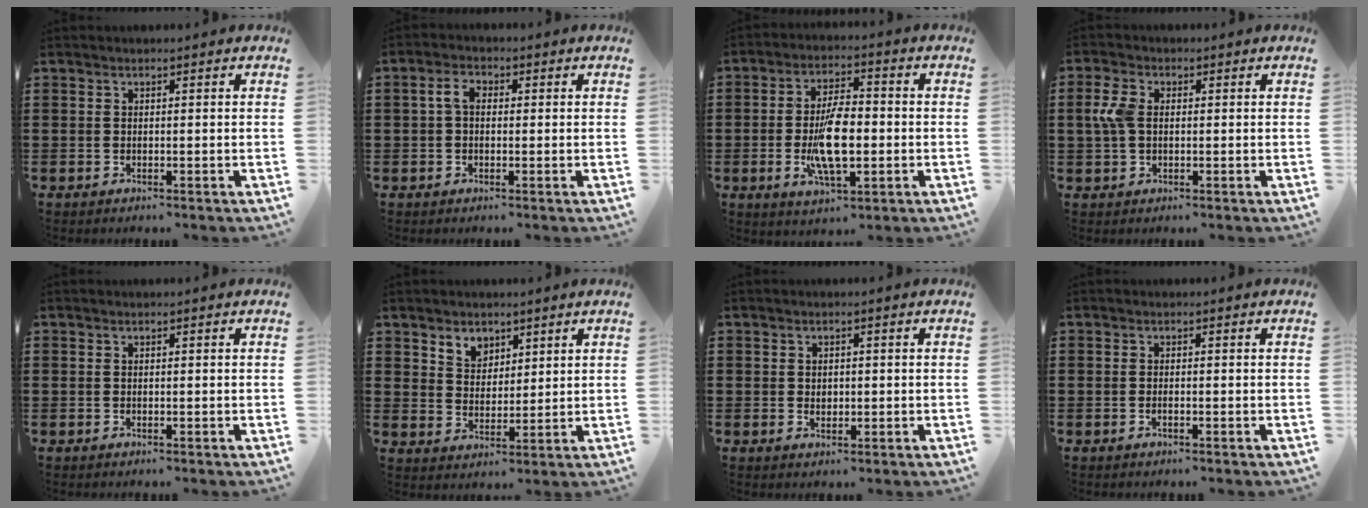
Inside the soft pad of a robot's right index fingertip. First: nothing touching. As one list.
[{"total": 3.2, "force": [0.3, 1.9, 2.5], "torque": [-0.059, 0.007, 0.000]}, {"total": 10.3, "force": [-1.7, 4.2, 9.3], "torque": [-0.197, -0.008, -0.034]}, {"total": 4.4, "force": [0.5, 2.7, 3.5], "torque": [-0.096, 0.003, 0.000]}, {"total": 0.0}, {"total": 4.2, "force": [3.1, 2.8, 0.3], "torque": [-0.022, 0.005, 0.058]}, {"total": 1.3, "force": [0.1, 1.0, 0.8], "torque": [-0.018, 0.007, 0.000]}, {"total": 0.6, "force": [-0.3, 0.1, 0.5], "torque": [-0.011, -0.004, -0.005]}]